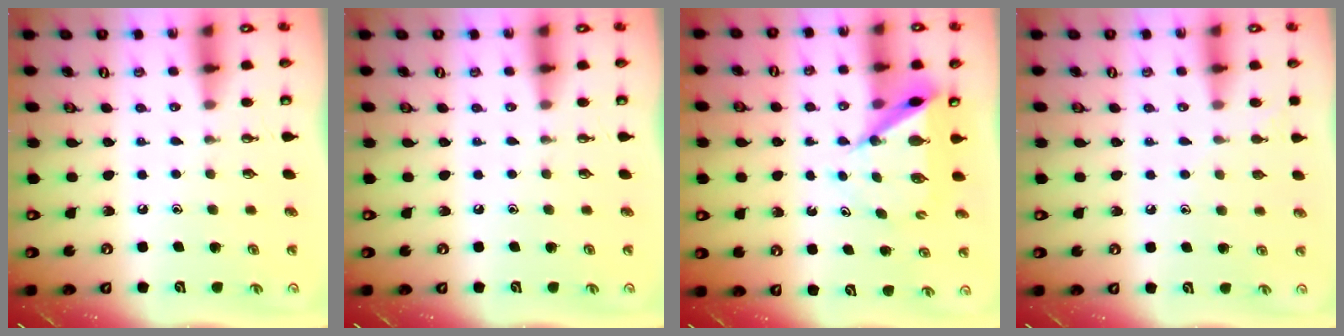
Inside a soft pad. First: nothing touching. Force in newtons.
{"total": 0.0}
{"total": 6.7, "press": 6.7, "slide": 0.5}
{"total": 4.3, "press": 4.3, "slide": 0.5}